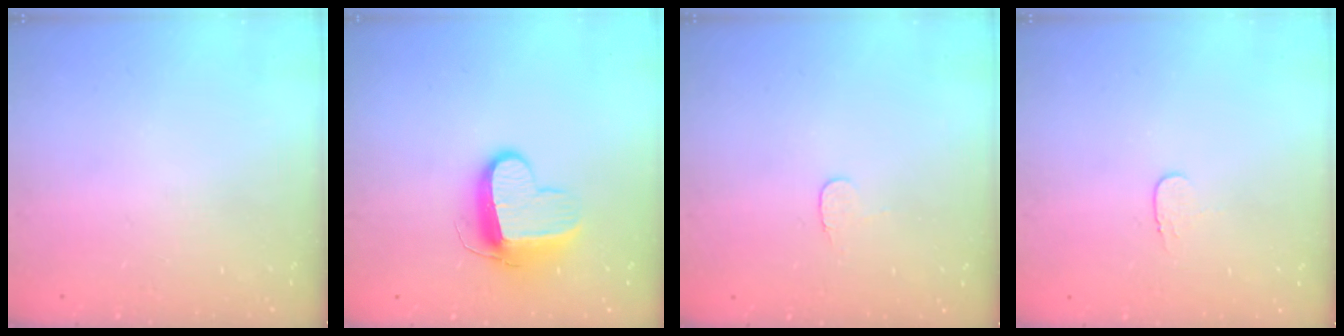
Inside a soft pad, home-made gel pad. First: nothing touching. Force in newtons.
{"total": 10.3, "press": 10.2, "slide": 1.3}
{"total": 4.3, "press": 4.3, "slide": 0.3}
{"total": 3.4, "press": 3.4, "slide": 0.4}